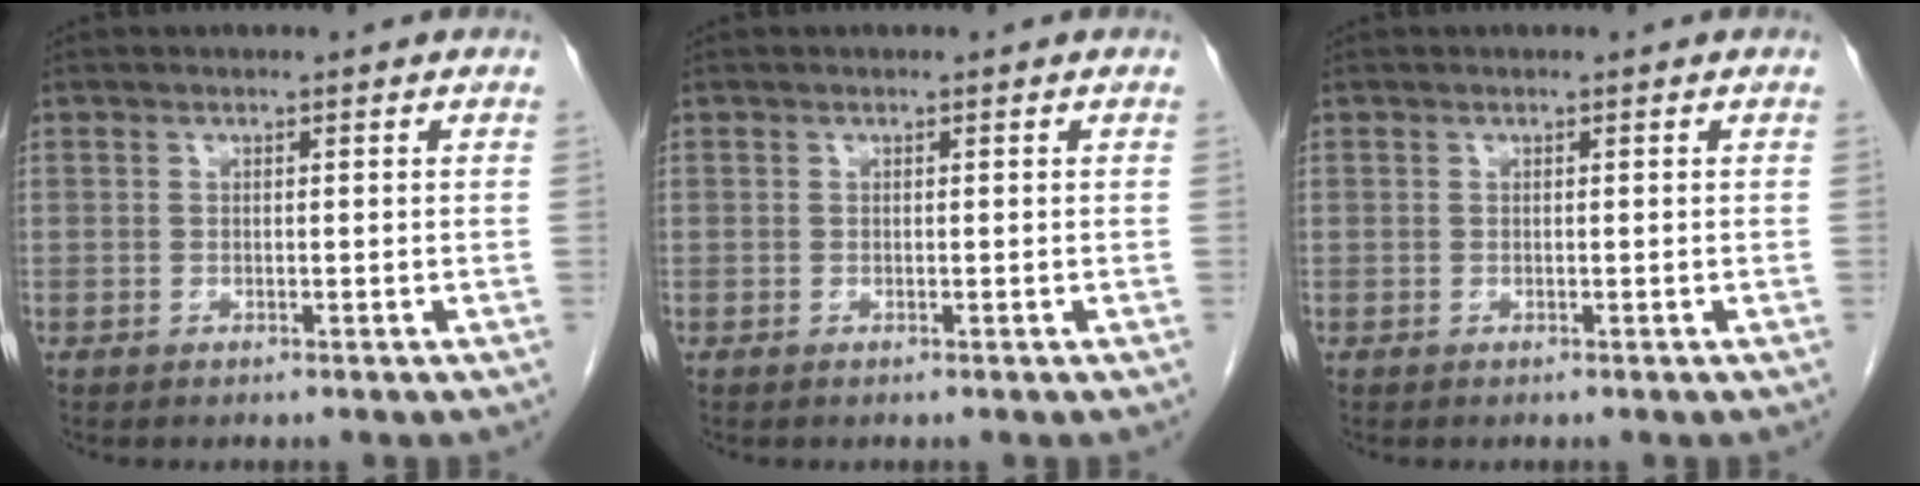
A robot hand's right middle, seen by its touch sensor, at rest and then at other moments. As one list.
[{"total": 0.0}, {"total": 0.0}]